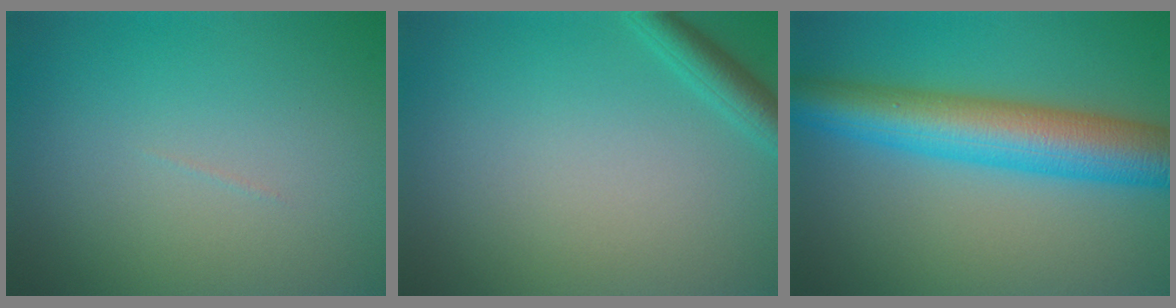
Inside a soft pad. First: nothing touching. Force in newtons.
{"total": 2.3, "press": 2.3, "slide": 0.1}
{"total": 9.0, "press": 8.9, "slide": 0.2}